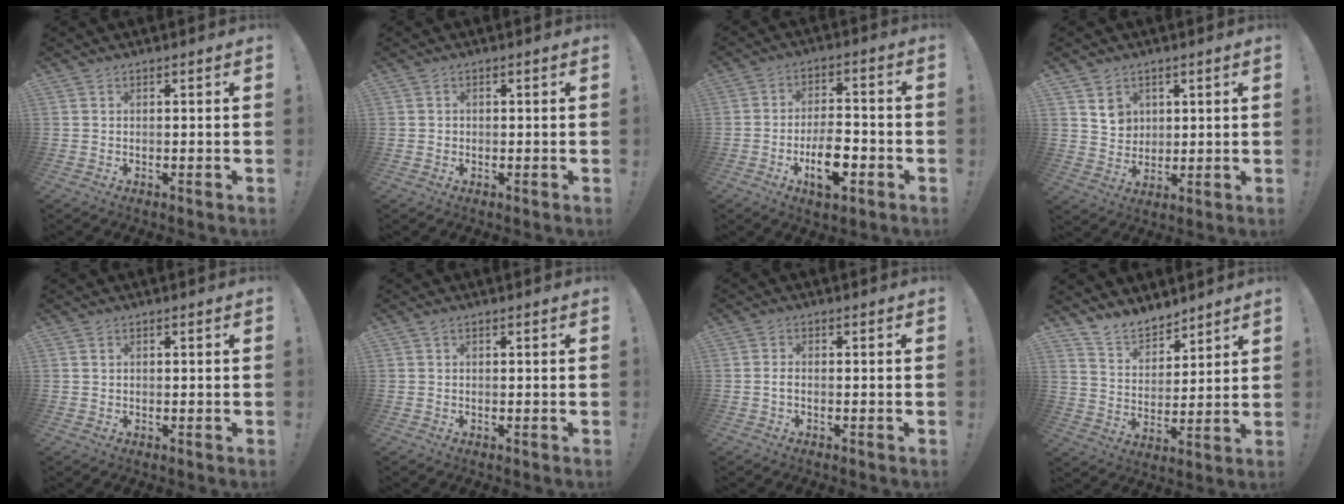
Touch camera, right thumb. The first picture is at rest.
{"total": 0.9, "force": [0.2, 0.9, 0.1], "torque": [-0.001, 0.004, 0.003]}
{"total": 10.7, "force": [-4.2, 5.3, 8.3], "torque": [-0.141, 0.018, -0.073]}
{"total": 6.7, "force": [3.6, 5.5, 1.3], "torque": [-0.007, -0.024, 0.069]}
{"total": 0.9, "force": [0.4, 0.7, 0.3], "torque": [-0.006, 0.002, 0.008]}
{"total": 0.5, "force": [0.5, 0.1, 0.2], "torque": [-0.006, 0.002, 0.008]}
{"total": 1.4, "force": [-0.6, 0.6, 1.2], "torque": [-0.020, 0.004, -0.009]}
{"total": 10.2, "force": [9.2, 4.0, 1.8], "torque": [-0.046, -0.074, 0.181]}